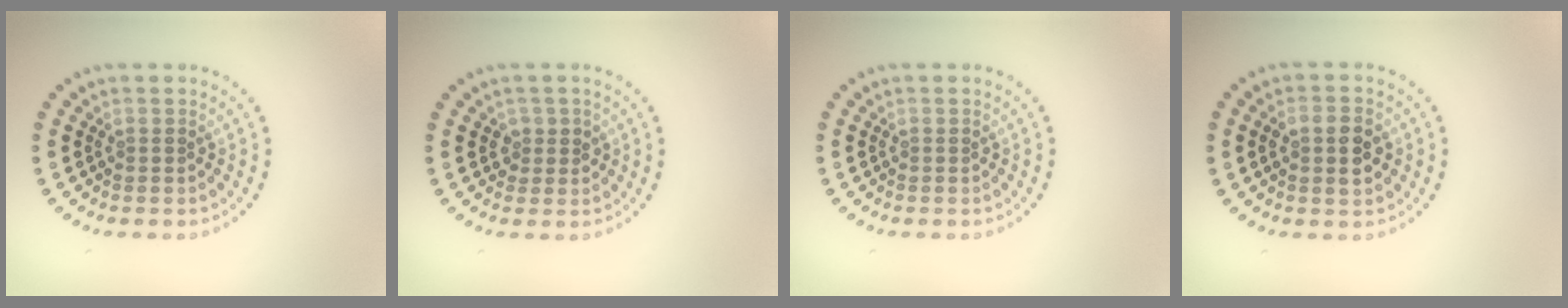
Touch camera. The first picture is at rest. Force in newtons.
{"total": 1.4, "press": 1.2, "slide": 0.6}
{"total": 0.0}
{"total": 2.8, "press": 2.8, "slide": 0.4}